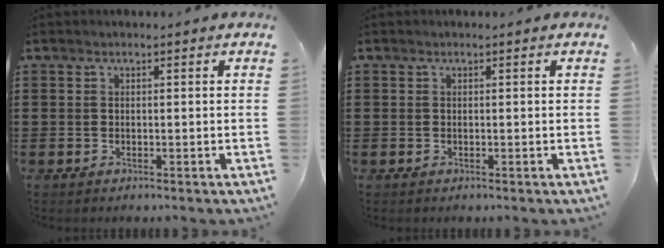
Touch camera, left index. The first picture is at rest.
{"total": 0.0}